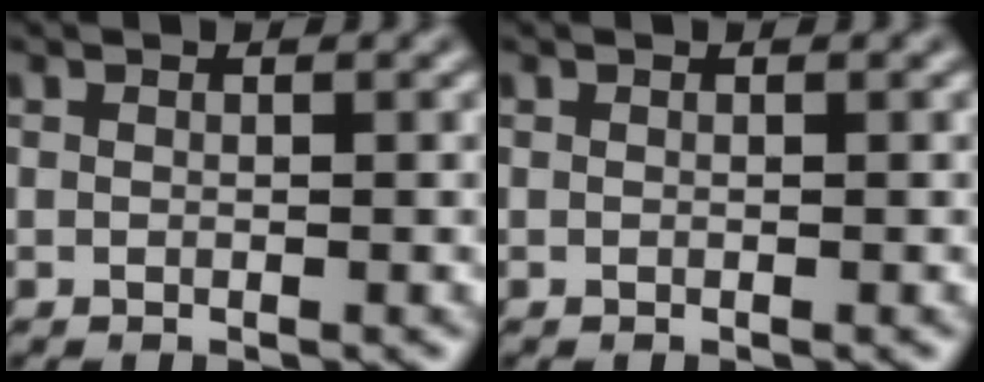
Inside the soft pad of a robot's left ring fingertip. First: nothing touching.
{"total": 0.0}